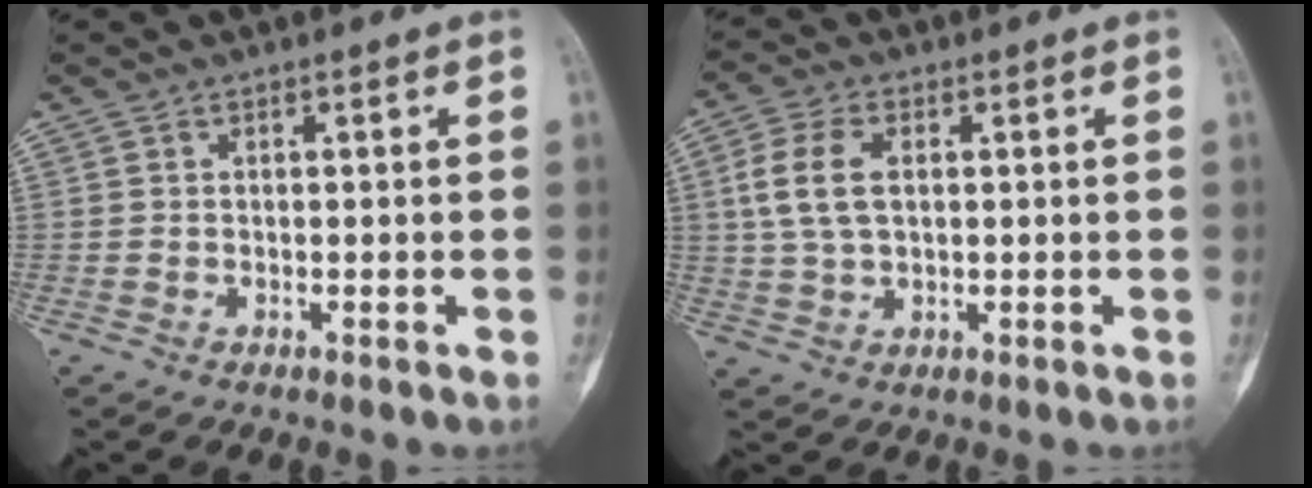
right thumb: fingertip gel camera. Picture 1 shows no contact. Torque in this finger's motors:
{"motor_torque": [0.04, 0.22, 0.62, -0.12, 0.29]}